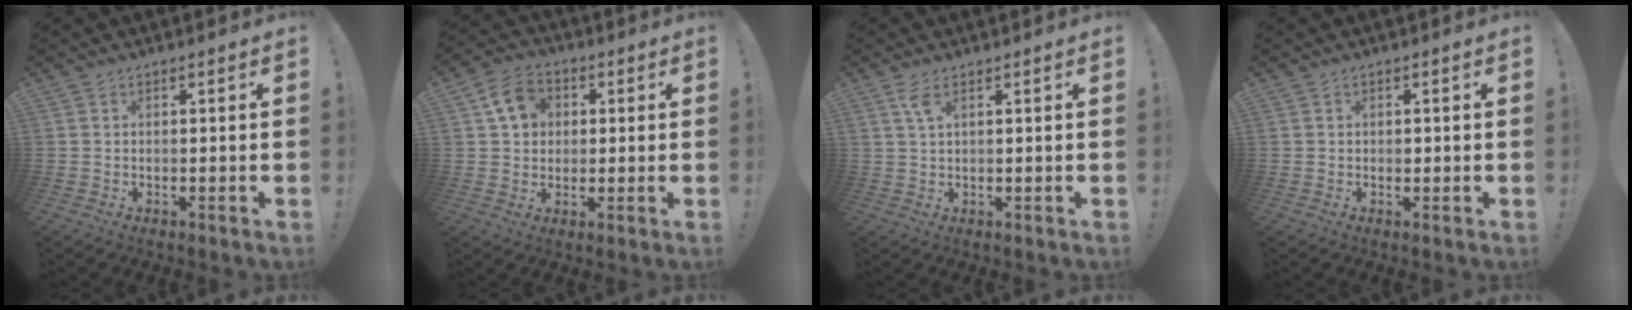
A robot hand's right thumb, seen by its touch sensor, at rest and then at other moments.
{"total": 9.5, "force": [2.9, 8.0, 4.4], "torque": [-0.068, 0.003, 0.060]}
{"total": 3.4, "force": [1.6, 1.0, 2.9], "torque": [-0.057, 0.000, 0.028]}
{"total": 0.7, "force": [-0.1, 0.6, 0.2], "torque": [0.000, 0.000, -0.003]}